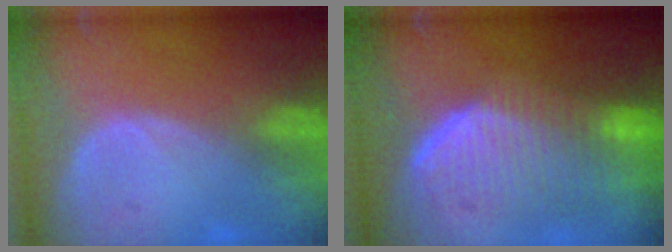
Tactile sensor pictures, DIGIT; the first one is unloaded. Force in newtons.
{"total": 9.7, "press": 9.0, "slide": 3.6}